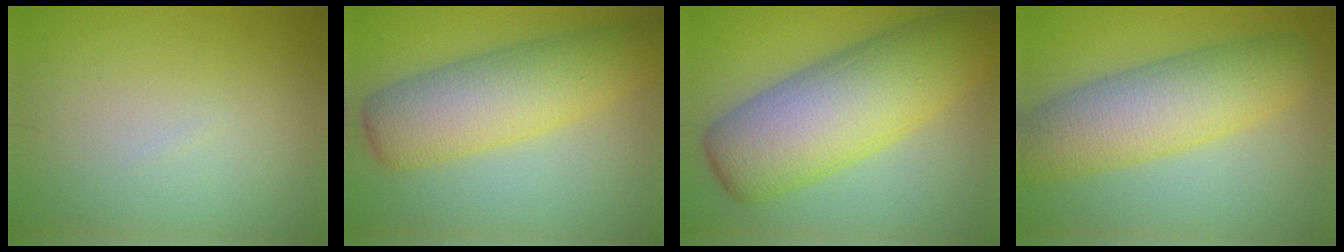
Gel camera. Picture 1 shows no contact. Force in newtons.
{"total": 8.0, "press": 8.0, "slide": 0.2}
{"total": 11.5, "press": 11.5, "slide": 0.1}
{"total": 8.1, "press": 8.1, "slide": 0.2}